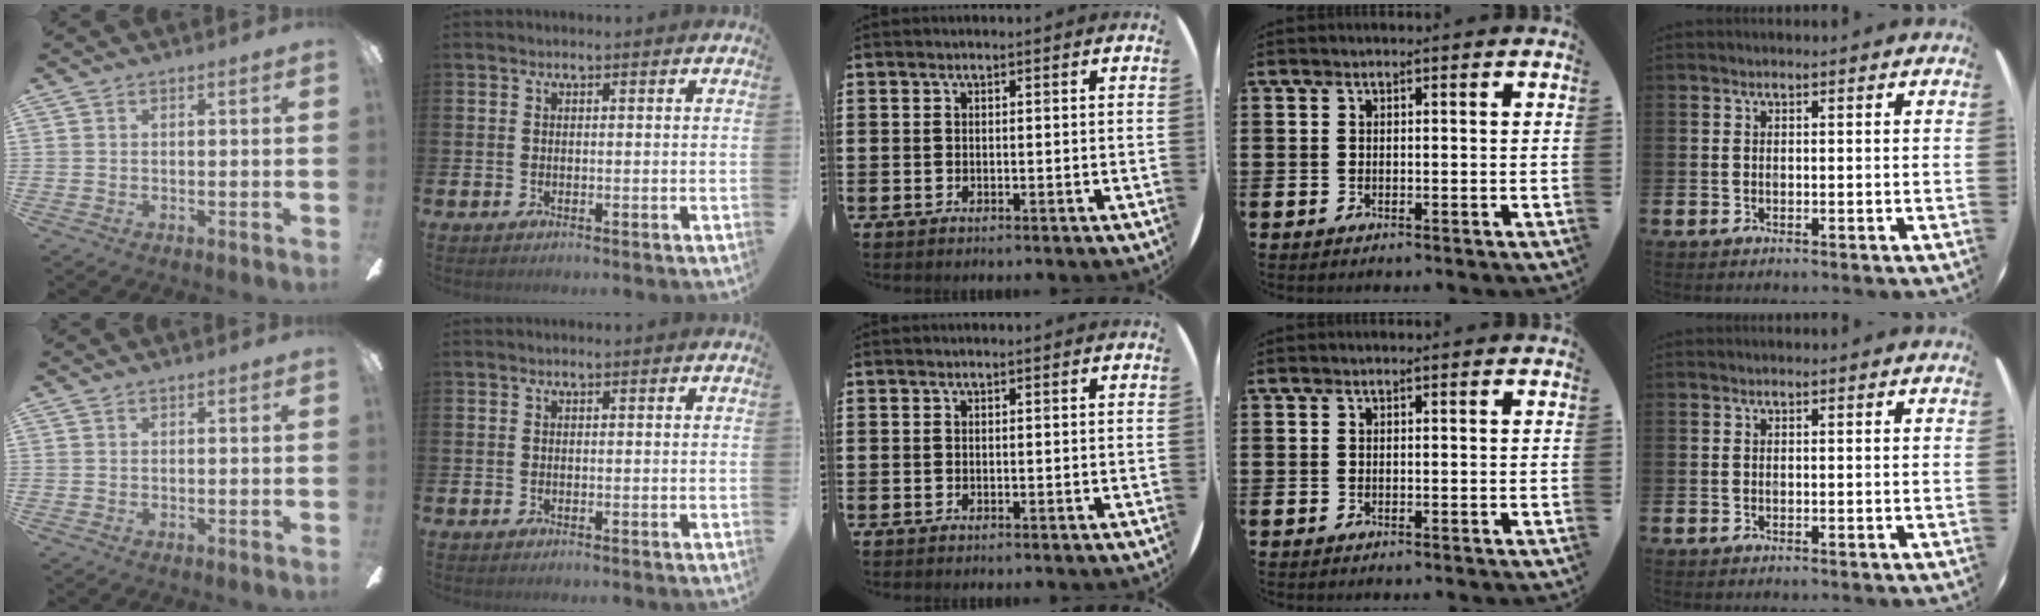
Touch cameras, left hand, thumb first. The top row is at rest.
{}